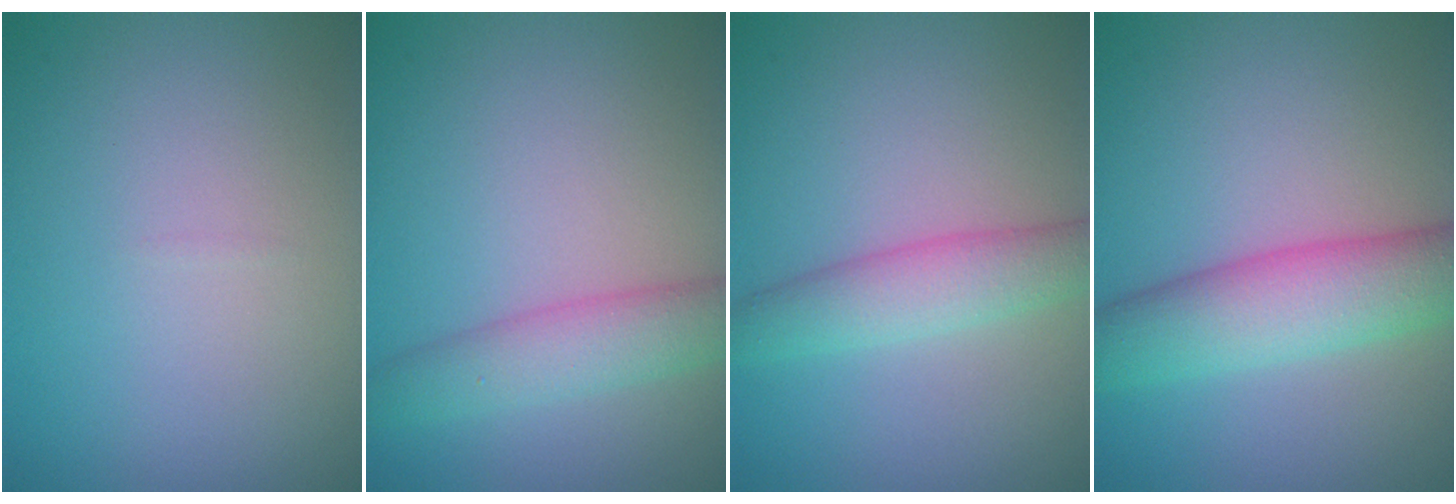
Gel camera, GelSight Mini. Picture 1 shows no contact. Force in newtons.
{"total": 3.7, "press": 3.7, "slide": 0.1}
{"total": 3.7, "press": 3.7, "slide": 0.1}
{"total": 6.3, "press": 6.3, "slide": 0.1}